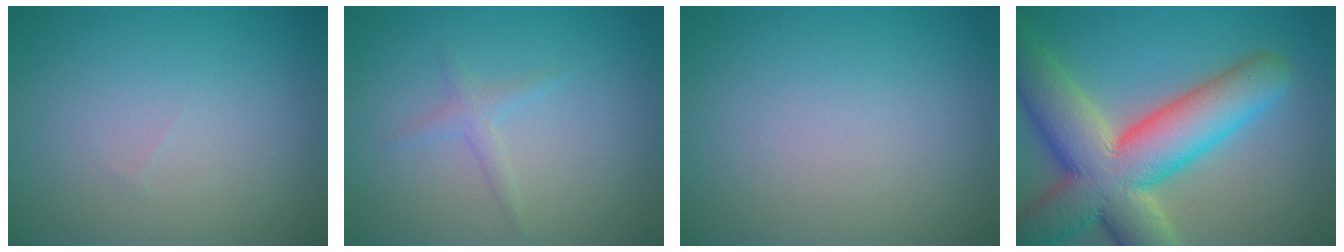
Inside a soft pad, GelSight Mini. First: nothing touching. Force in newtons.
{"total": 1.2, "press": 1.2, "slide": 0.1}
{"total": 0.0}
{"total": 12.8, "press": 12.8, "slide": 1.0}